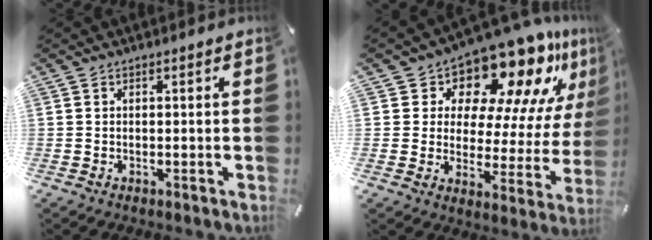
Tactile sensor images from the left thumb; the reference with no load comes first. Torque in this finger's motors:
{"motor_torque": [1.19, 1.19, 0.92, 0.05, 0.09]}